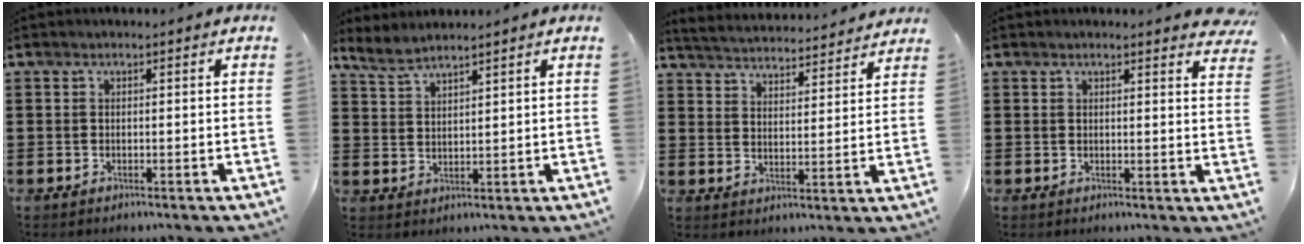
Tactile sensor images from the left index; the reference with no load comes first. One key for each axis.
{"total": 3.0, "fx": 2.8, "fy": 0.4, "fz": 1.0, "tx": -0.027, "ty": -0.002, "tz": 0.052}
{"total": 3.9, "fx": 3.9, "fy": -0.3, "fz": 0.0, "tx": -0.022, "ty": -0.032, "tz": 0.062}
{"total": 2.2, "fx": 2.0, "fy": -0.1, "fz": 0.8, "tx": -0.014, "ty": -0.008, "tz": 0.036}